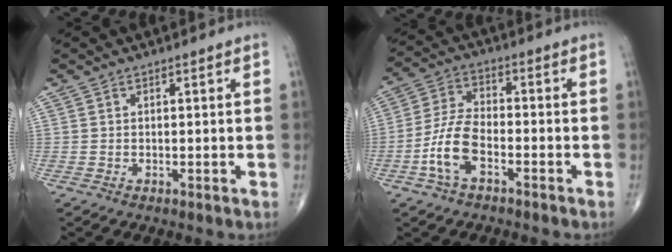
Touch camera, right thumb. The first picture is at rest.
{"total": 8.7, "force": [-3.6, 4.2, 6.7], "torque": [-0.143, 0.029, -0.075]}